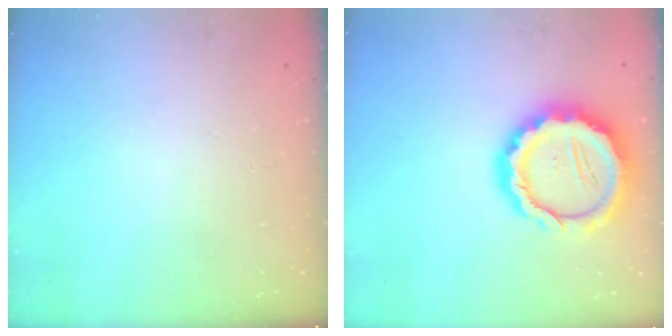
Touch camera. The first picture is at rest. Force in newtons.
{"total": 18.9, "press": 18.5, "slide": 3.7}